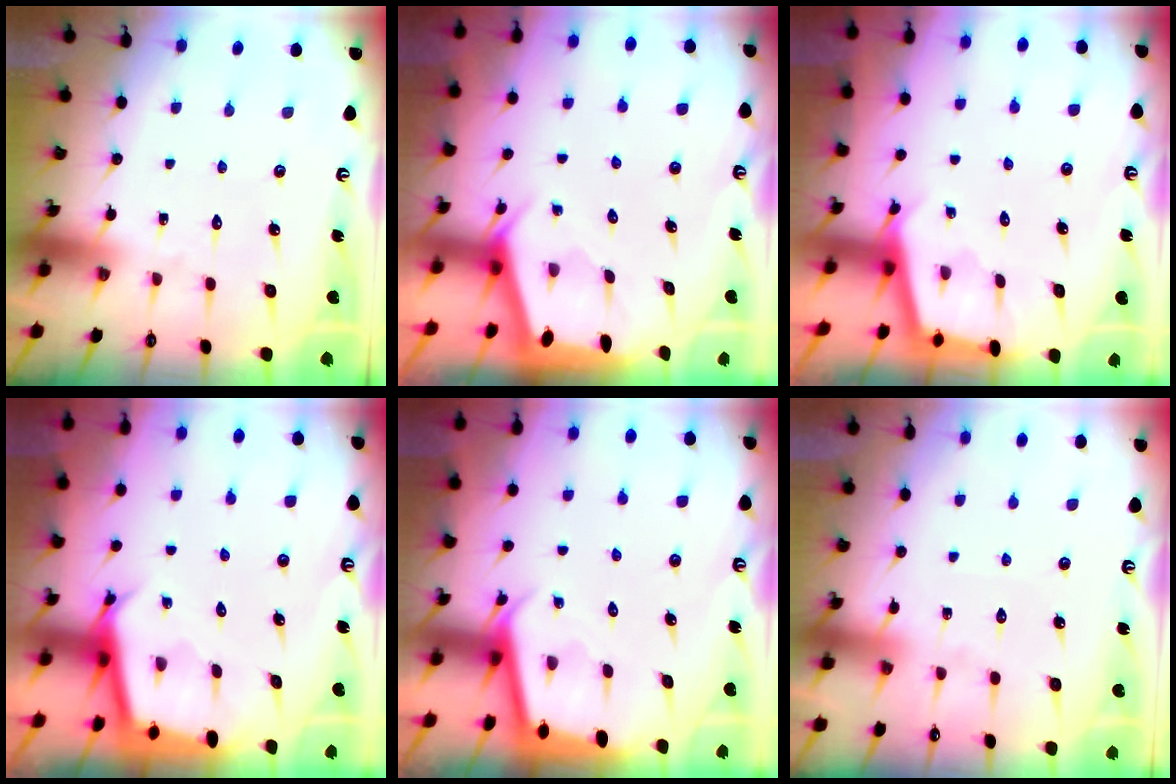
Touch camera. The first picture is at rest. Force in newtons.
{"total": 2.0, "press": 2.0, "slide": 0.2}
{"total": 2.2, "press": 2.2, "slide": 0.1}
{"total": 2.7, "press": 2.7, "slide": 0.0}
{"total": 2.5, "press": 2.5, "slide": 0.1}
{"total": 2.8, "press": 2.8, "slide": 0.4}